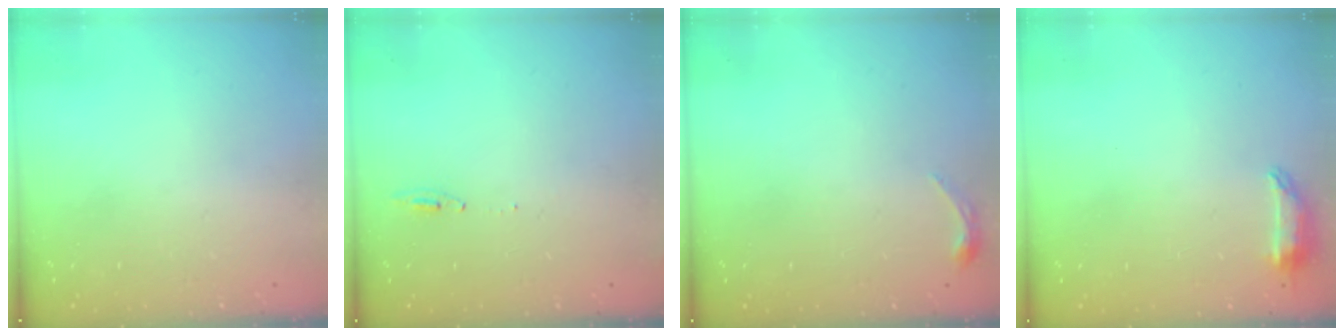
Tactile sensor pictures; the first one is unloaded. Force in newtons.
{"total": 4.8, "press": 4.6, "slide": 1.6}
{"total": 3.4, "press": 3.3, "slide": 0.6}
{"total": 6.6, "press": 6.6, "slide": 0.9}